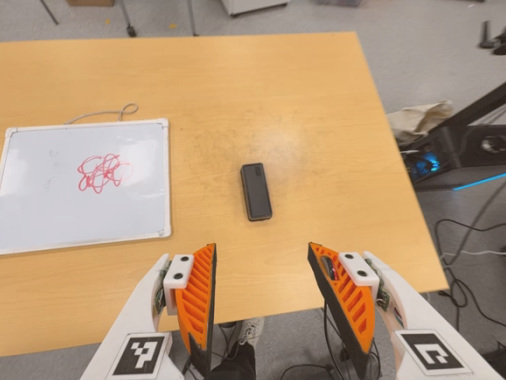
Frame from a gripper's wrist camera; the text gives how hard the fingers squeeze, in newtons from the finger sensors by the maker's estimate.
{"total": 0.0}